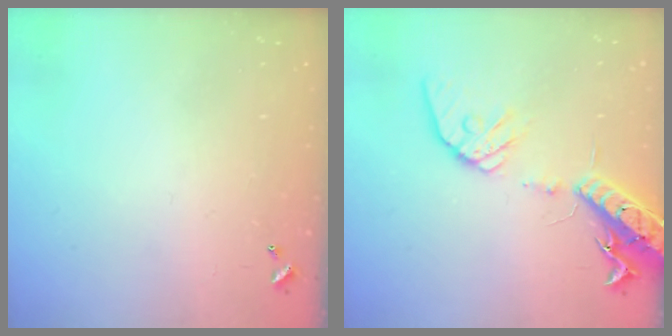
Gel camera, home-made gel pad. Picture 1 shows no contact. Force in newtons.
{"total": 17.5, "press": 17.1, "slide": 3.5}